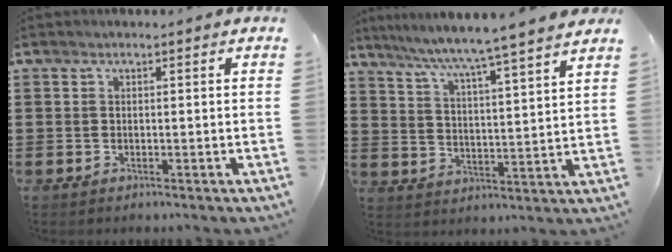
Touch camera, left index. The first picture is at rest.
{"total": 5.5, "force": [4.8, -1.6, 2.2], "torque": [-0.065, -0.044, 0.071]}